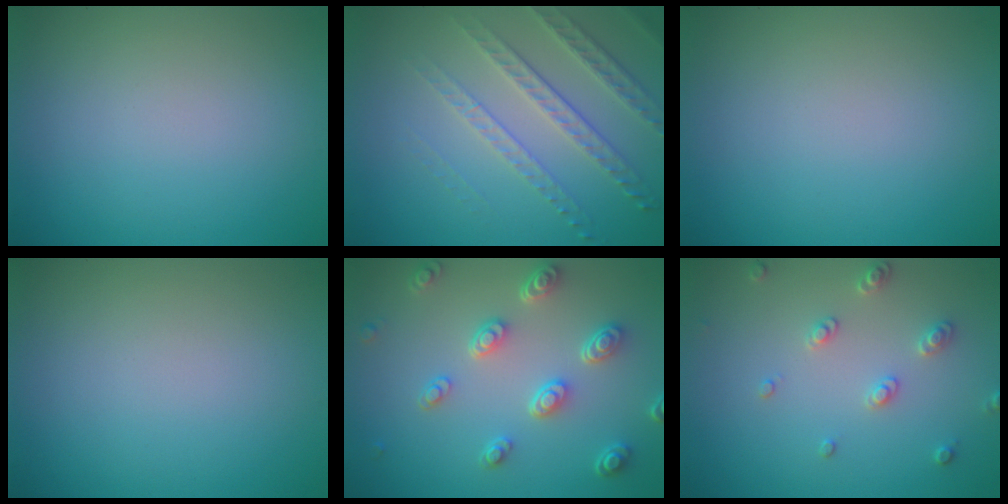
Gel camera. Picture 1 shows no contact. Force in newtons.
{"total": 3.6, "press": 3.2, "slide": 1.6}
{"total": 0.0}
{"total": 0.0}
{"total": 4.6, "press": 3.4, "slide": 3.0}
{"total": 2.2, "press": 2.1, "slide": 0.6}